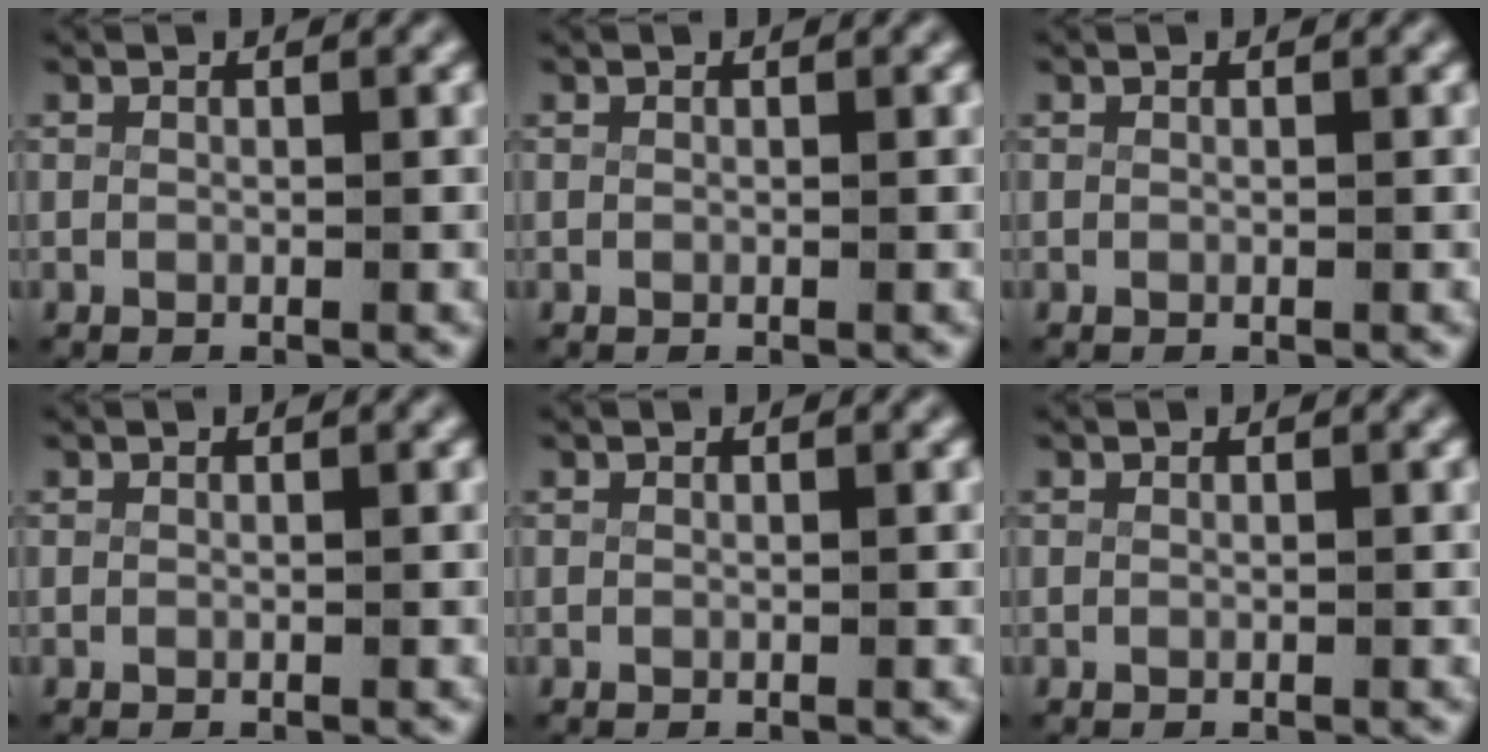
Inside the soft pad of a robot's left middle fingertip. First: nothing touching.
{"total": 0.0}
{"total": 0.0}
{"total": 0.0}
{"total": 0.0}
{"total": 0.0}